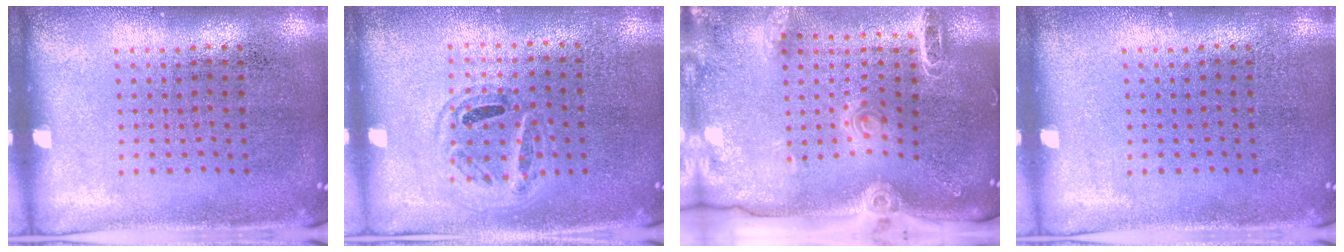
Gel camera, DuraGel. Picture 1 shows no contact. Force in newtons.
{"total": 0.9, "press": 0.8, "slide": 0.3}
{"total": 2.2, "press": 1.8, "slide": 1.2}
{"total": 0.0}